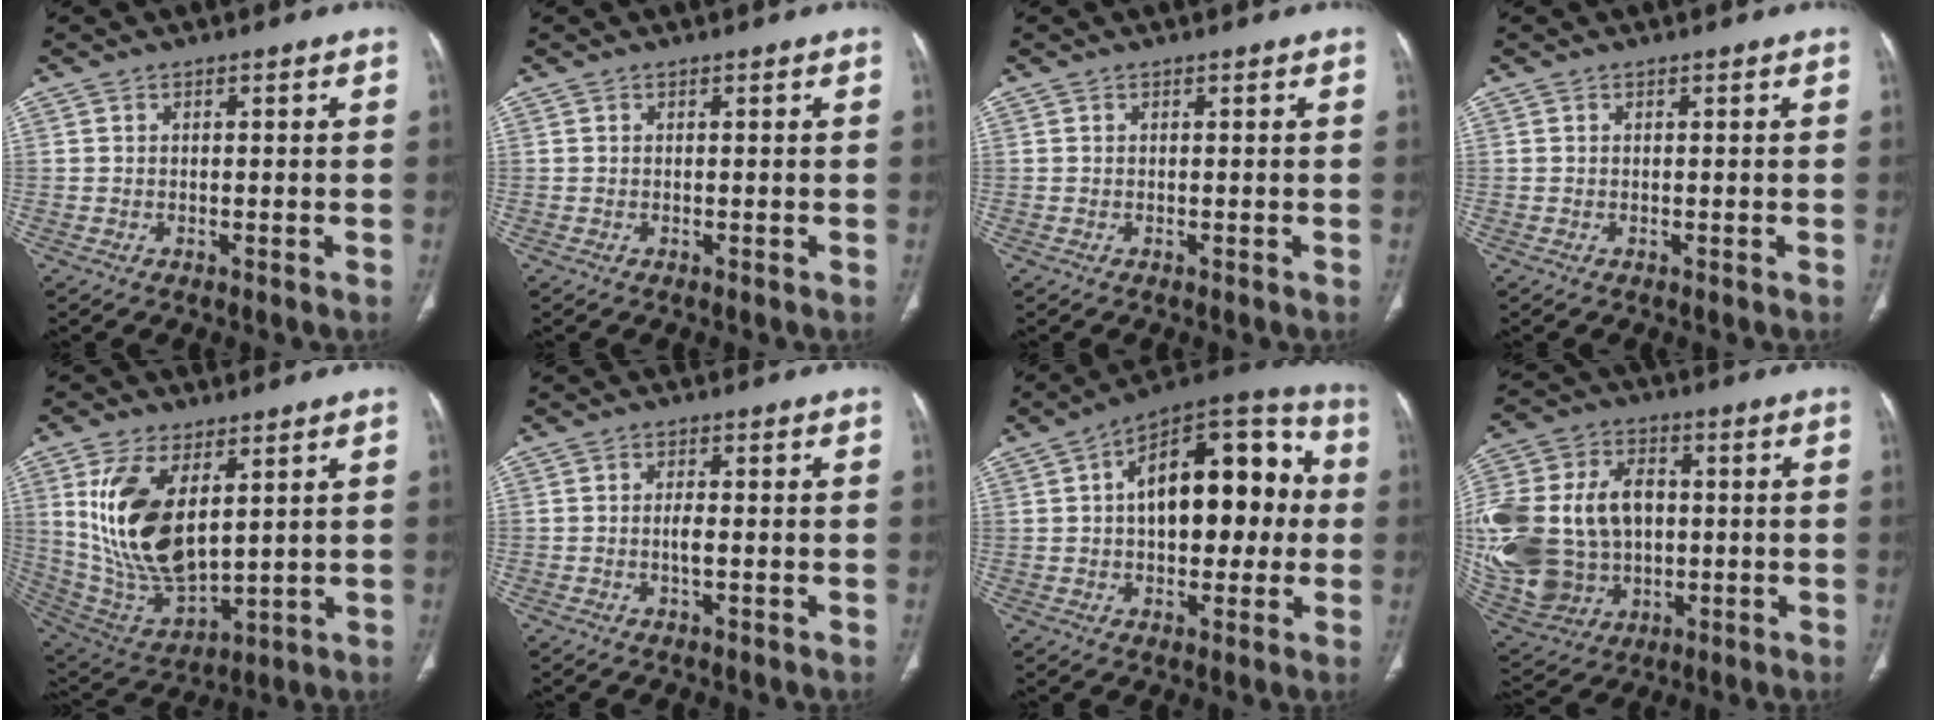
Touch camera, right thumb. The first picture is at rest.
{"total": 0.0}
{"total": 0.0}
{"total": 0.0}
{"total": 17.8, "force": [5.3, 9.0, 14.4], "torque": [-0.269, -0.026, 0.123]}
{"total": 2.0, "force": [-0.4, 0.7, 1.8], "torque": [-0.037, 0.000, -0.009]}
{"total": 21.9, "force": [2.2, 12.0, 18.2], "torque": [-0.229, 0.041, 0.024]}
{"total": 30.8, "force": [-0.2, 23.3, 20.1], "torque": [-0.478, 0.032, 0.023]}